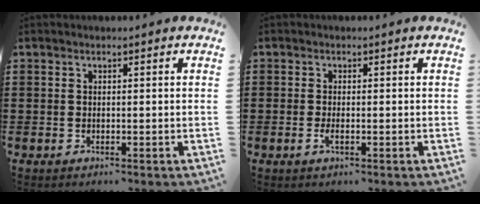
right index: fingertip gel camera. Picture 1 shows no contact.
{"total": 1.4, "force": [-0.5, 0.3, 1.3], "torque": [-0.031, -0.008, -0.012]}